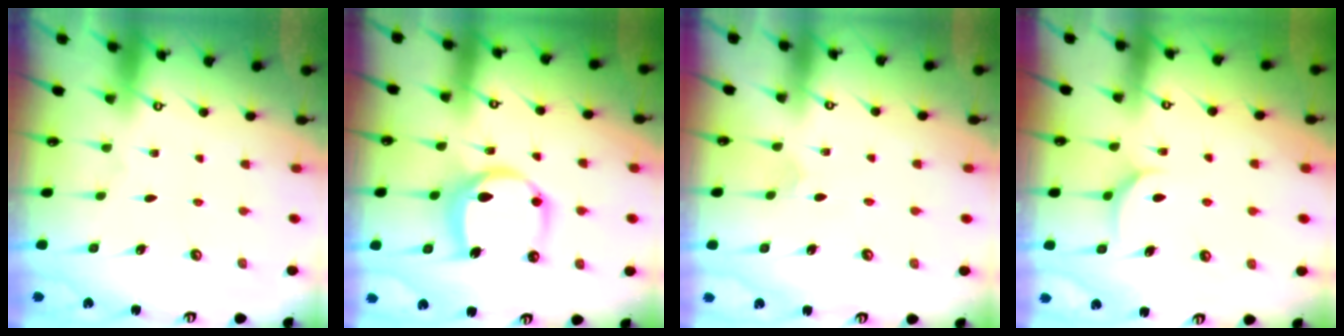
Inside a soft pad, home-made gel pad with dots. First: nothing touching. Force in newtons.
{"total": 10.3, "press": 10.3, "slide": 0.3}
{"total": 4.2, "press": 4.2, "slide": 0.3}
{"total": 4.9, "press": 4.9, "slide": 0.5}